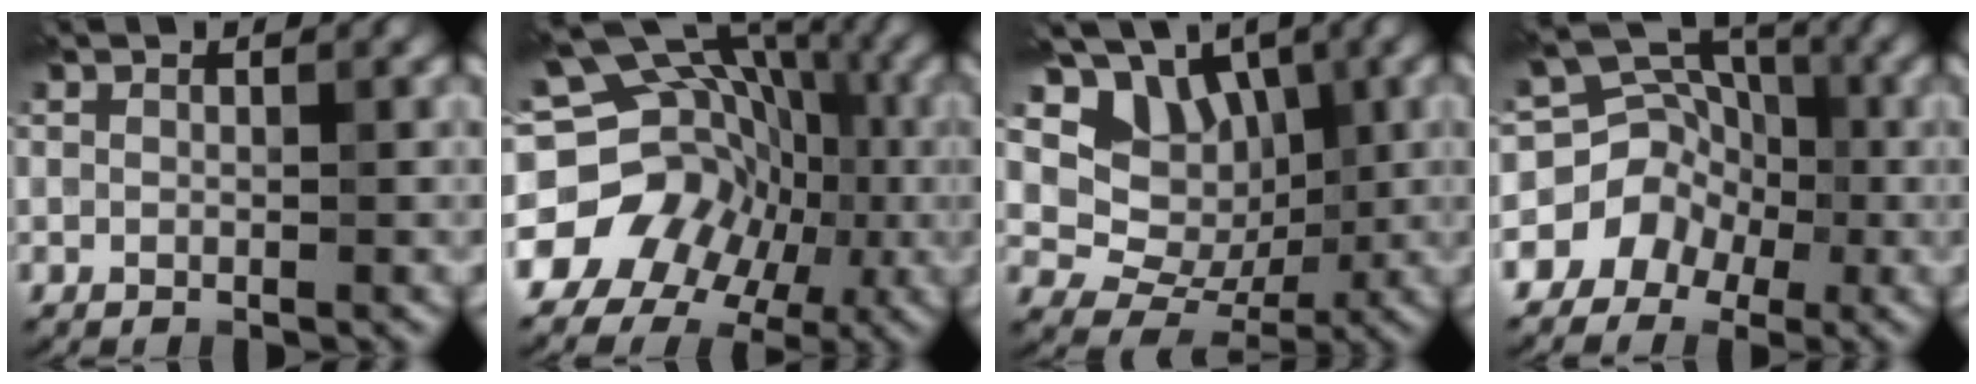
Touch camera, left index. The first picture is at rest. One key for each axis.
{"total": 15.4, "fx": -4.4, "fy": 13.4, "fz": 6.3, "tx": -0.100, "ty": 0.004, "tz": -0.088}
{"total": 6.9, "fx": 3.3, "fy": 5.4, "fz": 2.6, "tx": -0.036, "ty": -0.003, "tz": 0.046}
{"total": 6.2, "fx": -2.3, "fy": 5.6, "fz": 1.6, "tx": 0.014, "ty": 0.018, "tz": -0.055}